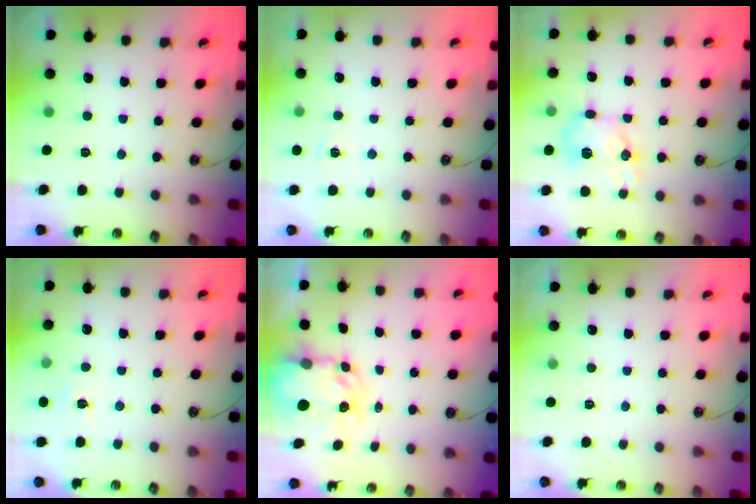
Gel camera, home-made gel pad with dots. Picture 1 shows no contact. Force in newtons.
{"total": 3.0, "press": 2.9, "slide": 0.4}
{"total": 11.5, "press": 11.5, "slide": 0.7}
{"total": 4.4, "press": 4.3, "slide": 0.6}
{"total": 6.3, "press": 6.3, "slide": 0.6}
{"total": 0.0}